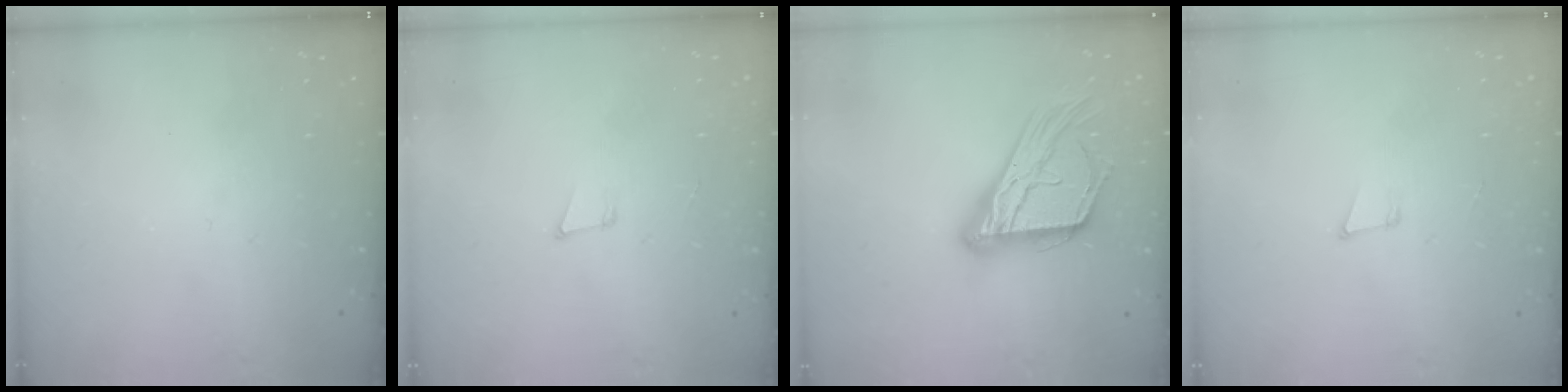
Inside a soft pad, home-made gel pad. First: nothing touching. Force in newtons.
{"total": 4.2, "press": 3.2, "slide": 2.7}
{"total": 17.9, "press": 17.8, "slide": 1.5}
{"total": 4.2, "press": 3.2, "slide": 2.7}